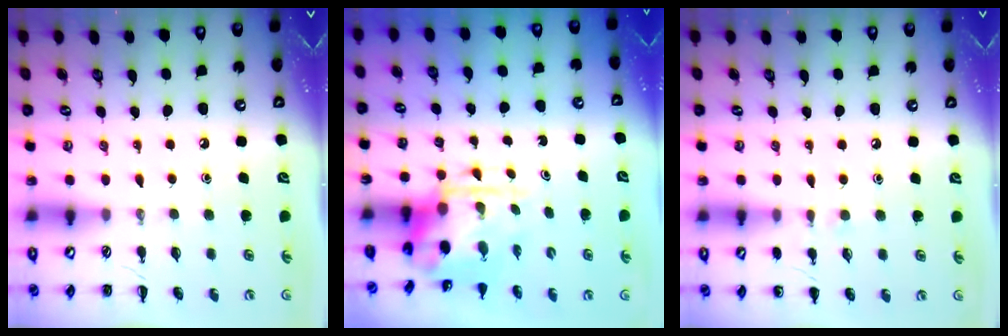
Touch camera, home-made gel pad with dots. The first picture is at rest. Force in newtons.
{"total": 5.4, "press": 5.2, "slide": 1.3}
{"total": 5.5, "press": 5.2, "slide": 1.8}